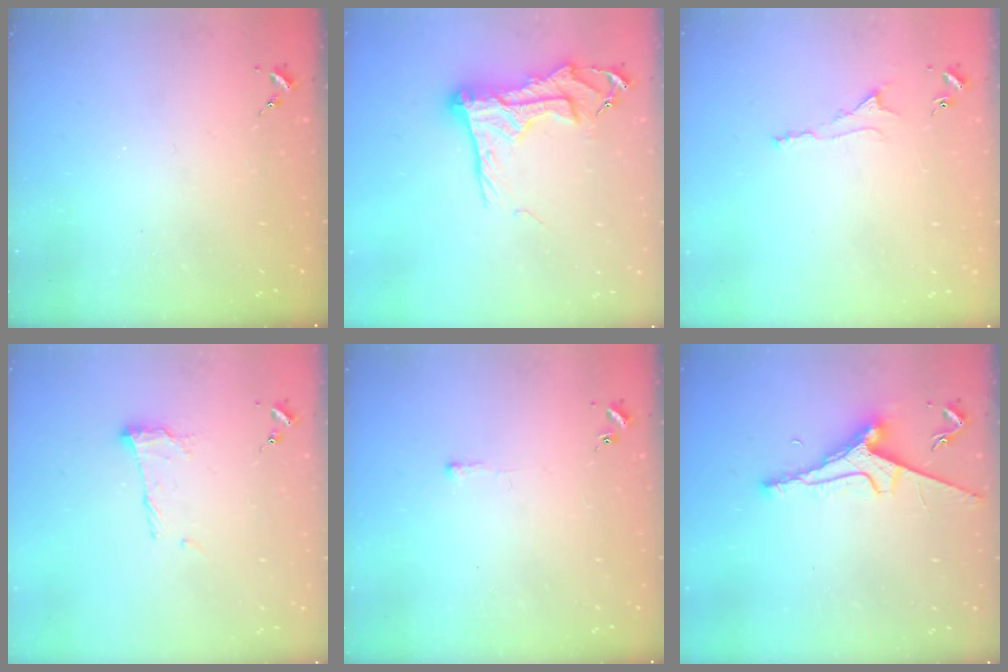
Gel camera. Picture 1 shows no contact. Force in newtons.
{"total": 16.3, "press": 16.3, "slide": 1.6}
{"total": 5.5, "press": 5.4, "slide": 0.7}
{"total": 11.1, "press": 11.0, "slide": 0.7}
{"total": 2.7, "press": 2.7, "slide": 0.4}
{"total": 7.8, "press": 7.7, "slide": 1.0}